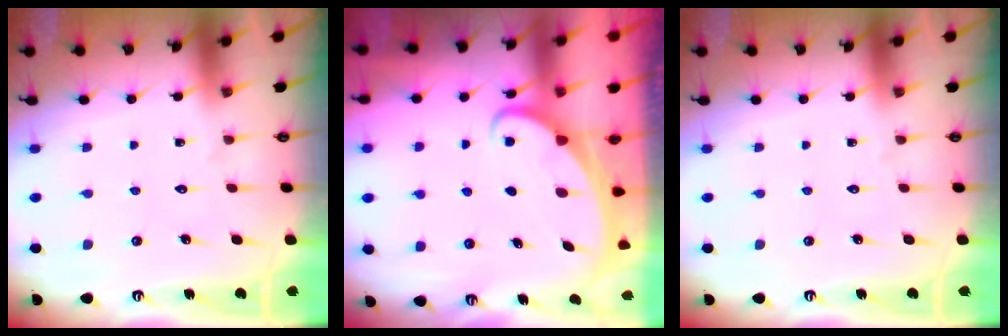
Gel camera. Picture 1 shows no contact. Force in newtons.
{"total": 2.4, "press": 2.4, "slide": 0.3}
{"total": 0.0}